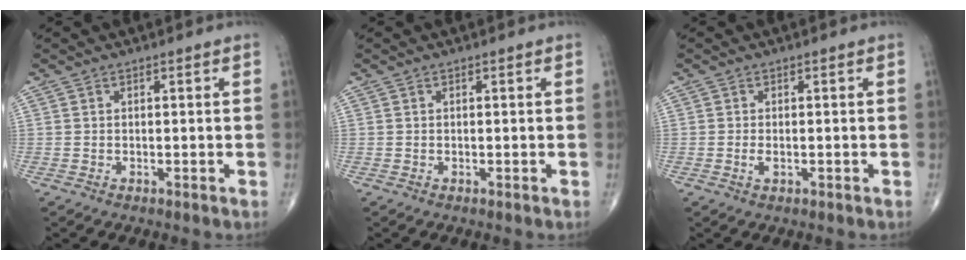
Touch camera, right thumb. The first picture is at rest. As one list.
[{"total": 0.0}, {"total": 1.3, "force": [-0.3, 0.6, 1.1], "torque": [-0.021, 0.000, -0.007]}]